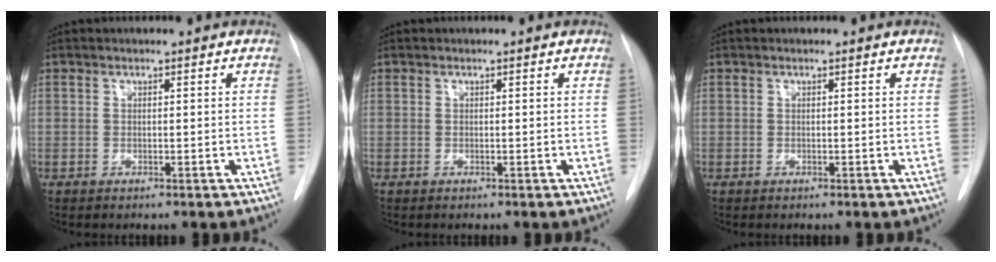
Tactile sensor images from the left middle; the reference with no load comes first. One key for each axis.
{"total": 0.0}
{"total": 0.0}